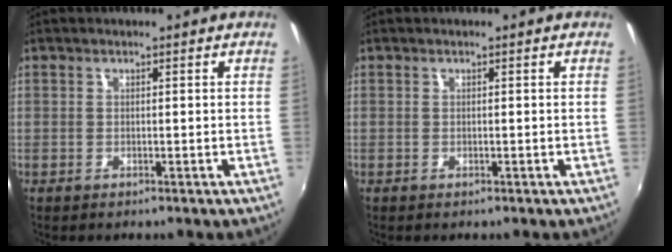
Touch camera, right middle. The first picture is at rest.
{"total": 0.0}